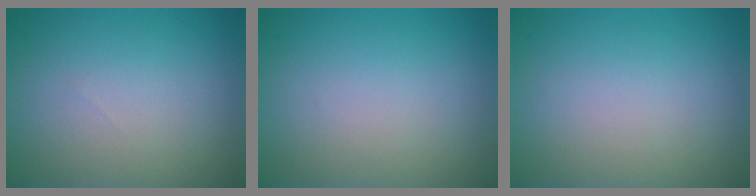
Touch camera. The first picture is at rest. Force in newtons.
{"total": 0.0}
{"total": 0.0}